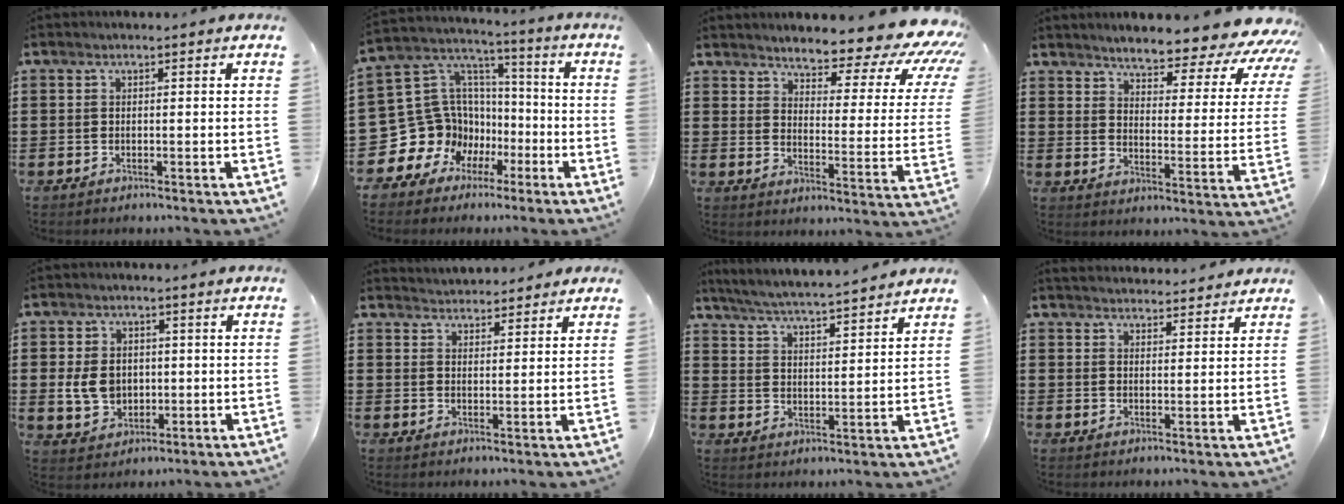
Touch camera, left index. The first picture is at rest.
{"total": 13.4, "force": [-5.3, 12.0, 2.7], "torque": [-0.126, -0.019, -0.066]}
{"total": 6.9, "force": [5.7, 1.1, 3.6], "torque": [-0.063, -0.055, 0.089]}
{"total": 5.6, "force": [5.1, 0.4, 2.4], "torque": [-0.056, -0.048, 0.078]}
{"total": 5.8, "force": [-0.2, 4.6, 3.5], "torque": [-0.083, 0.003, -0.009]}
{"total": 3.0, "force": [3.0, 0.3, -0.1], "torque": [-0.007, -0.010, 0.056]}
{"total": 4.6, "force": [4.4, -0.7, 1.2], "torque": [-0.046, -0.034, 0.071]}
{"total": 2.8, "force": [2.8, 0.1, 0.0], "torque": [-0.008, -0.009, 0.052]}